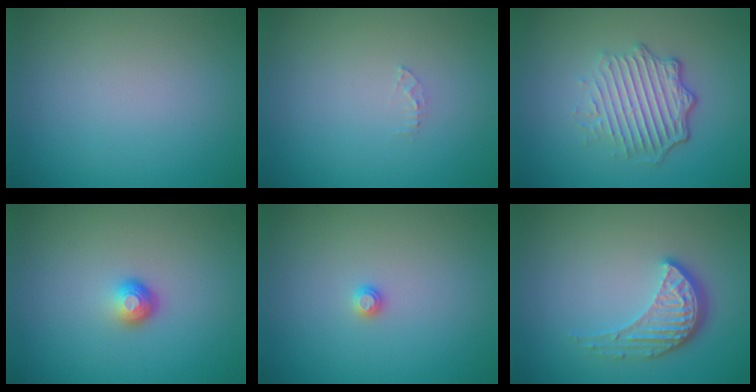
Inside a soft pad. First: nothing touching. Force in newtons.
{"total": 0.7, "press": 0.7, "slide": 0.1}
{"total": 5.2, "press": 3.5, "slide": 3.8}
{"total": 1.8, "press": 1.1, "slide": 1.5}
{"total": 0.8, "press": 0.8, "slide": 0.1}
{"total": 4.0, "press": 3.0, "slide": 2.7}